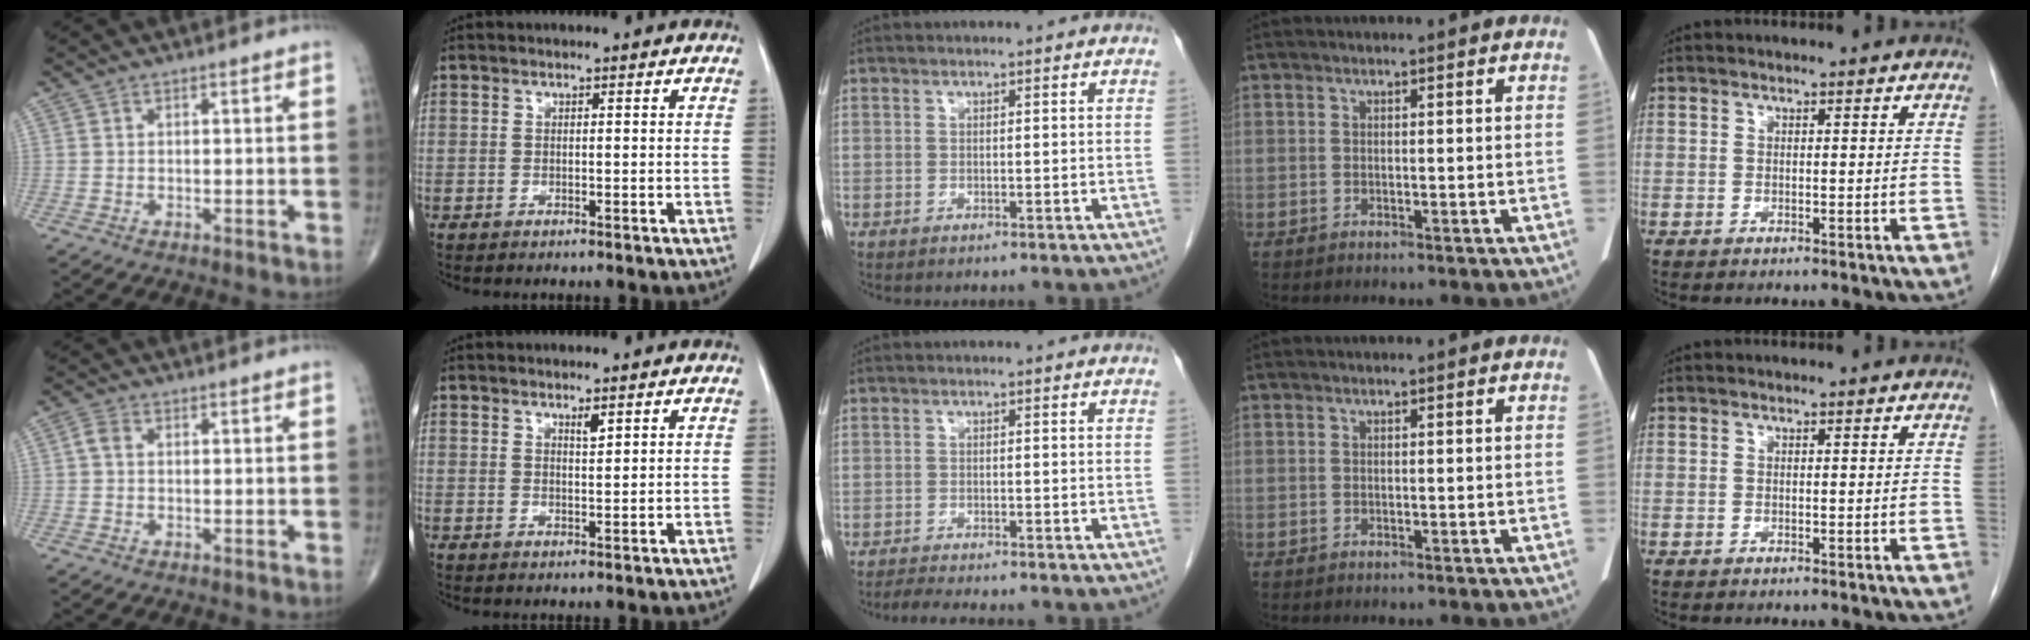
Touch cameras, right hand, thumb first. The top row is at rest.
{"thumb": {"total": 1.9, "force": [0.1, 1.3, 1.4], "torque": [-0.027, 0.005, -0.001]}, "index": {"total": 1.4, "force": [1.0, 0.2, 1.0], "torque": [-0.019, -0.005, 0.016]}, "middle": {"total": 2.9, "force": [-2.6, -0.2, 1.2], "torque": [-0.026, -0.012, -0.043]}}